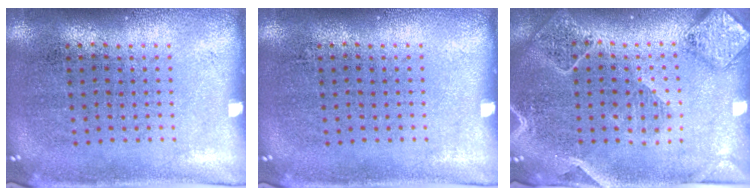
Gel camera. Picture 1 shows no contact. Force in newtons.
{"total": 0.0}
{"total": 2.3, "press": 2.1, "slide": 1.0}